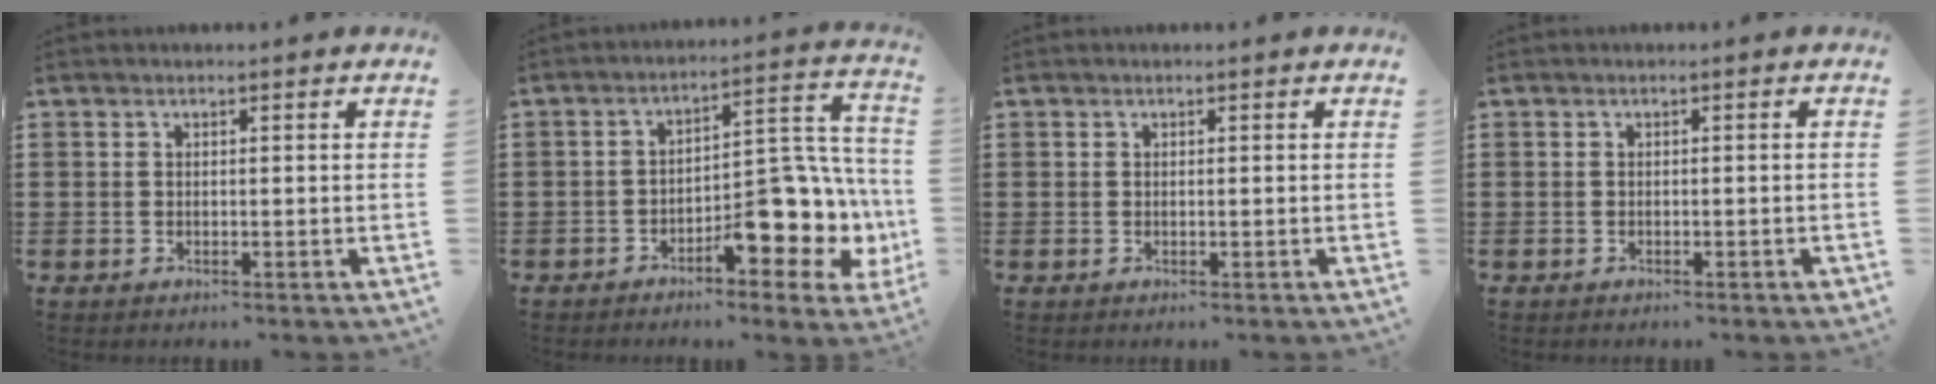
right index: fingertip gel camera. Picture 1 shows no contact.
{"total": 9.7, "force": [-4.4, 4.3, 7.4], "torque": [-0.076, -0.011, -0.080]}
{"total": 0.0}
{"total": 0.5, "force": [-0.4, 0.0, 0.4], "torque": [-0.007, -0.003, -0.007]}